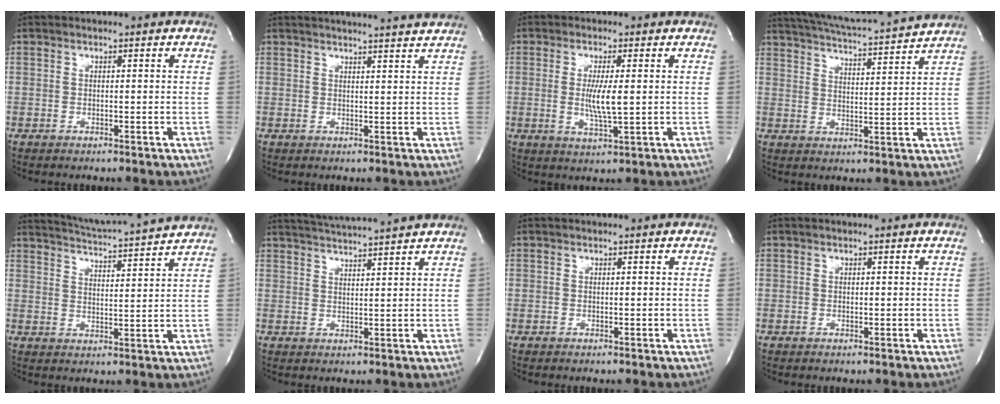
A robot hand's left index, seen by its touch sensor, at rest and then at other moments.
{"total": 10.1, "force": [9.6, -0.9, 3.0], "torque": [-0.045, -0.007, 0.108]}
{"total": 5.2, "force": [0.2, 0.4, 5.2], "torque": [-0.105, -0.012, 0.004]}
{"total": 15.5, "force": [14.6, -0.1, 5.3], "torque": [-0.102, -0.001, 0.209]}
{"total": 13.8, "force": [13.1, -0.8, 4.2], "torque": [-0.082, -0.007, 0.184]}
{"total": 9.4, "force": [8.7, -1.2, 3.2], "torque": [-0.061, 0.014, 0.129]}
{"total": 0.0}
{"total": 0.0}